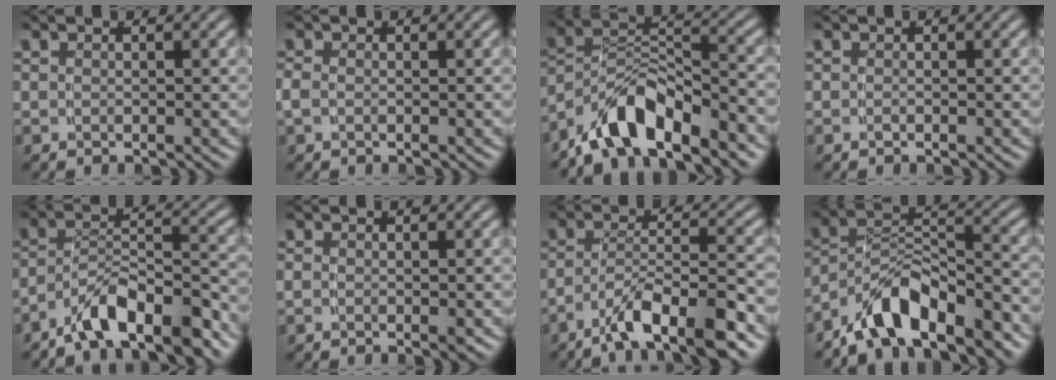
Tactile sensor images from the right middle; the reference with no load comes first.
{"total": 1.1, "force": [-0.4, 0.7, 0.7], "torque": [-0.024, -0.005, -0.004]}
{"total": 7.4, "force": [-4.9, 3.2, 4.4], "torque": [-0.075, -0.013, -0.077]}
{"total": 0.0}
{"total": 6.5, "force": [-5.2, 1.8, 3.6], "torque": [-0.046, 0.000, -0.084]}
{"total": 0.8, "force": [-0.3, 0.4, 0.6], "torque": [-0.011, -0.004, -0.002]}
{"total": 6.0, "force": [-3.8, 1.5, 4.3], "torque": [-0.065, -0.005, -0.059]}
{"total": 7.9, "force": [-5.7, 3.1, 4.5], "torque": [-0.068, -0.007, -0.091]}